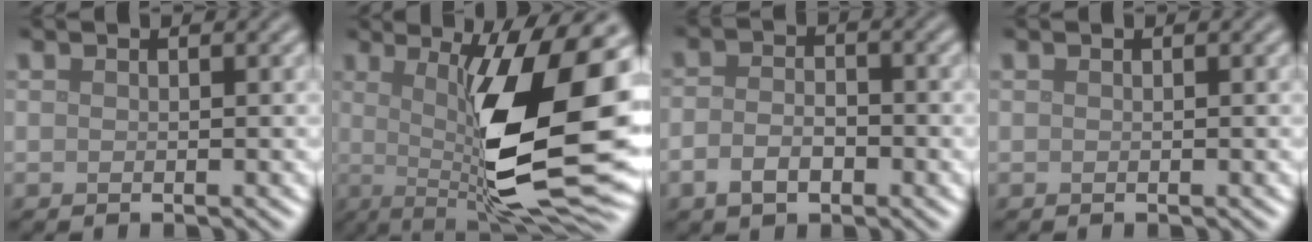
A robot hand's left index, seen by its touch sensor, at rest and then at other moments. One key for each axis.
{"total": 15.7, "fx": 0.5, "fy": 4.4, "fz": 15.0, "tx": -0.208, "ty": -0.005, "tz": 0.006}
{"total": 2.9, "fx": -1.2, "fy": 1.7, "fz": 1.9, "tx": -0.039, "ty": -0.002, "tz": -0.027}
{"total": 0.0}